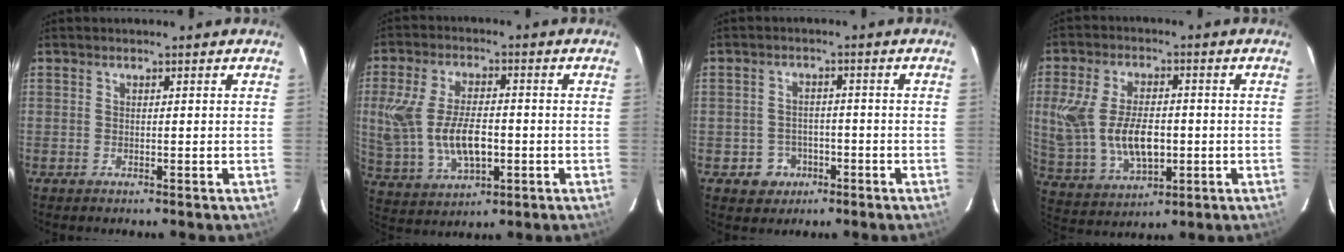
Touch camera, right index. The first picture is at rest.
{"total": 14.8, "force": [-1.1, 7.8, 12.5], "torque": [-0.264, -0.006, -0.005]}
{"total": 5.0, "force": [-2.2, 4.5, 0.6], "torque": [-0.027, 0.017, -0.023]}
{"total": 15.6, "force": [-0.6, 8.9, 12.8], "torque": [-0.271, -0.003, 0.008]}